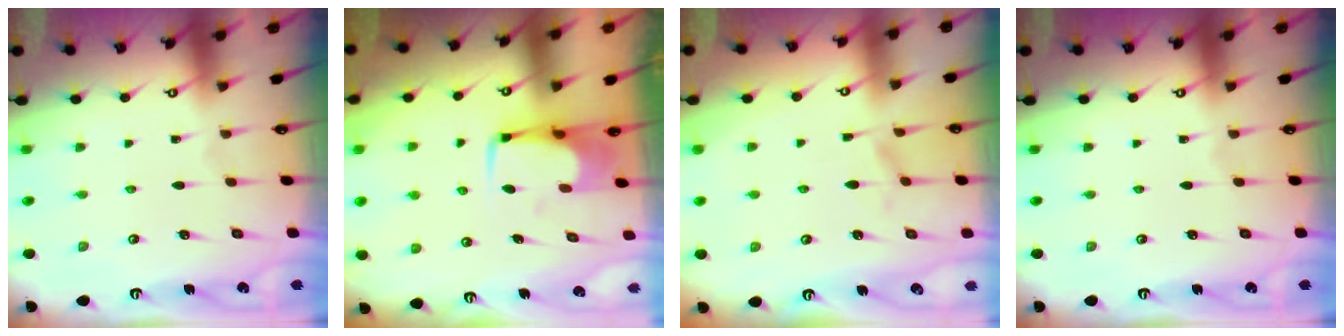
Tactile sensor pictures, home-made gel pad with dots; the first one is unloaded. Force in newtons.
{"total": 1.0, "press": 0.8, "slide": 0.7}
{"total": 1.6, "press": 1.3, "slide": 0.9}
{"total": 0.0}